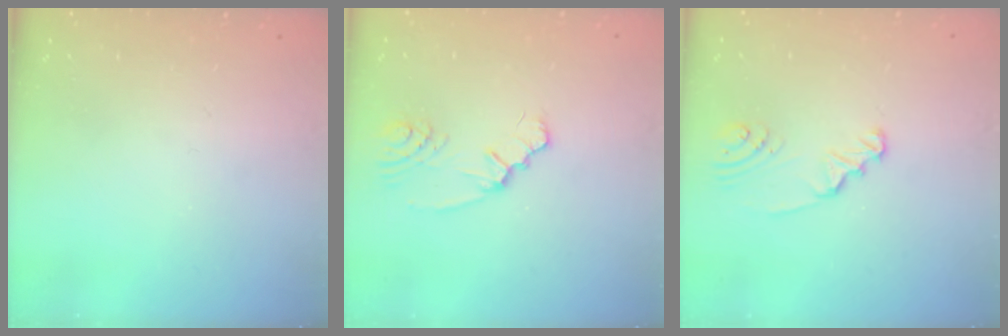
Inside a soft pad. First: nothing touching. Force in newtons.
{"total": 2.3, "press": 2.2, "slide": 0.5}
{"total": 2.3, "press": 2.3, "slide": 0.3}